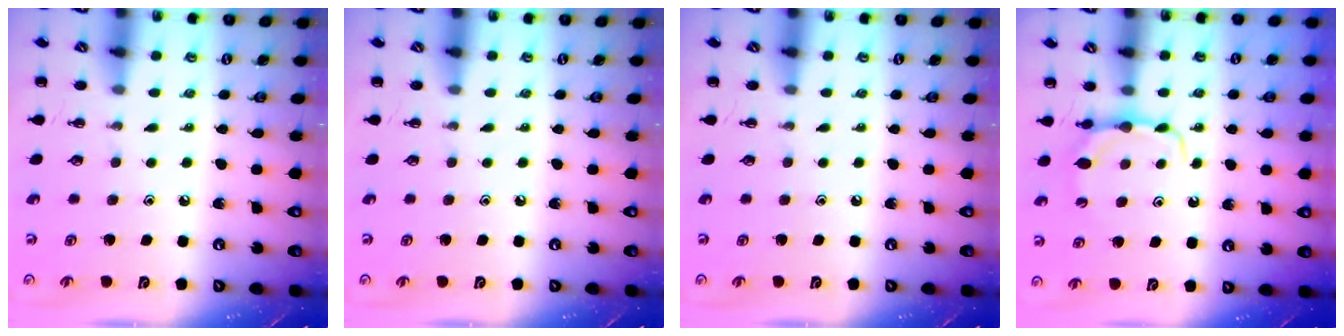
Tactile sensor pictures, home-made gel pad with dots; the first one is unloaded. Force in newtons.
{"total": 0.0}
{"total": 0.0}
{"total": 6.6, "press": 6.6, "slide": 0.3}